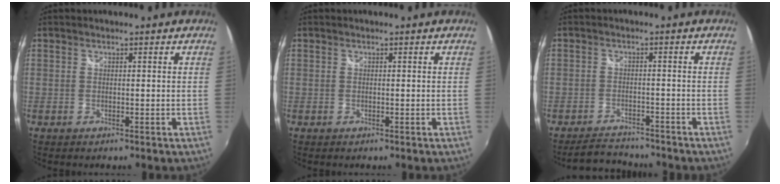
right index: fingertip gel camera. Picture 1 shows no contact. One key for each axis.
{"total": 0.0}
{"total": 5.5, "fx": -5.1, "fy": 2.1, "fz": 0.6, "tx": -0.035, "ty": 0.008, "tz": -0.081}